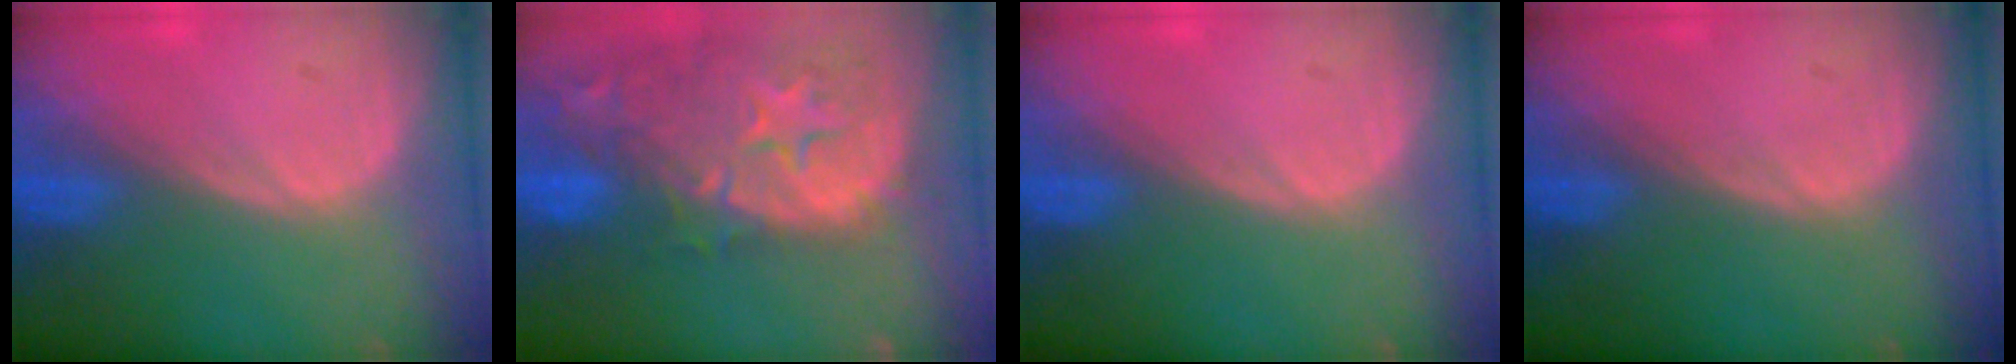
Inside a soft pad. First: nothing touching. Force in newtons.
{"total": 15.3, "press": 12.2, "slide": 9.3}
{"total": 0.0}
{"total": 0.0}